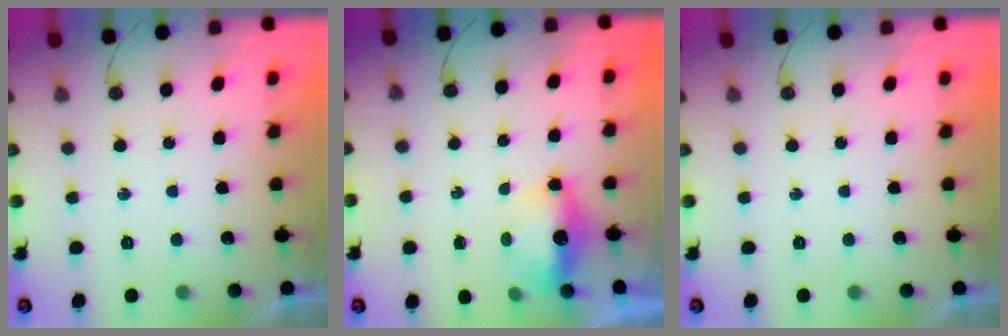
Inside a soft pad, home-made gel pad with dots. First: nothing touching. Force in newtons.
{"total": 5.1, "press": 5.0, "slide": 0.4}
{"total": 0.0}